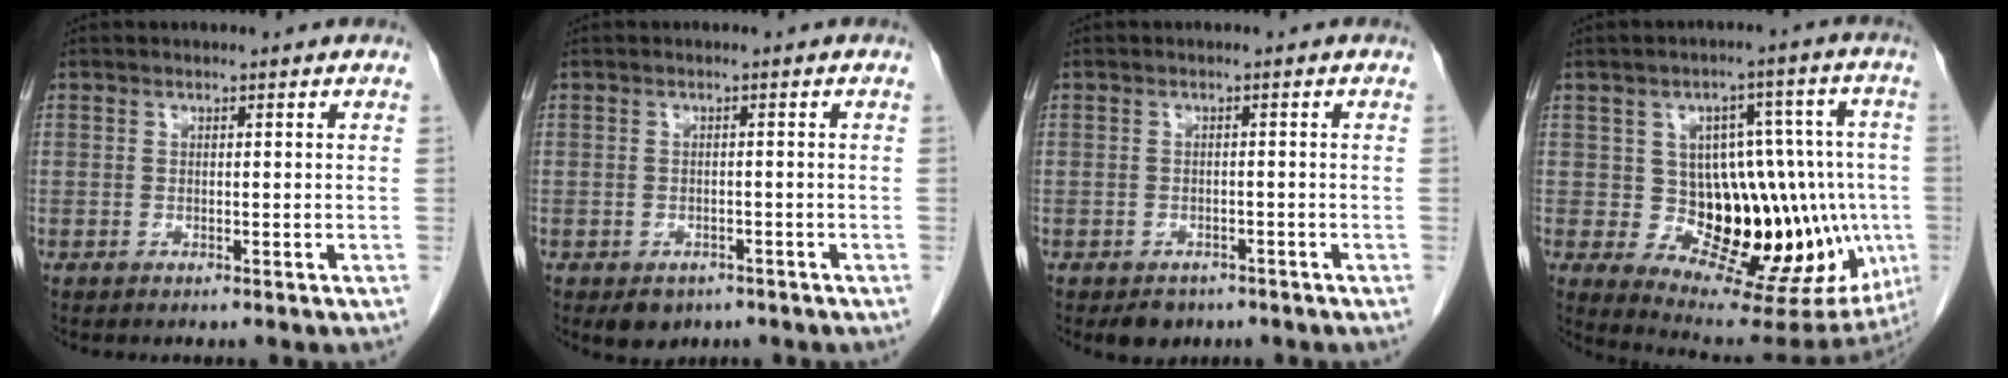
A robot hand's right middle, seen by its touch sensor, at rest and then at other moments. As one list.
[{"total": 3.4, "force": [-2.3, 2.3, 1.2], "torque": [-0.013, 0.002, -0.025]}, {"total": 3.2, "force": [-2.4, 2.0, 0.9], "torque": [-0.012, 0.002, -0.029]}, {"total": 19.5, "force": [-2.1, 9.8, 16.8], "torque": [-0.205, 0.035, -0.005]}]